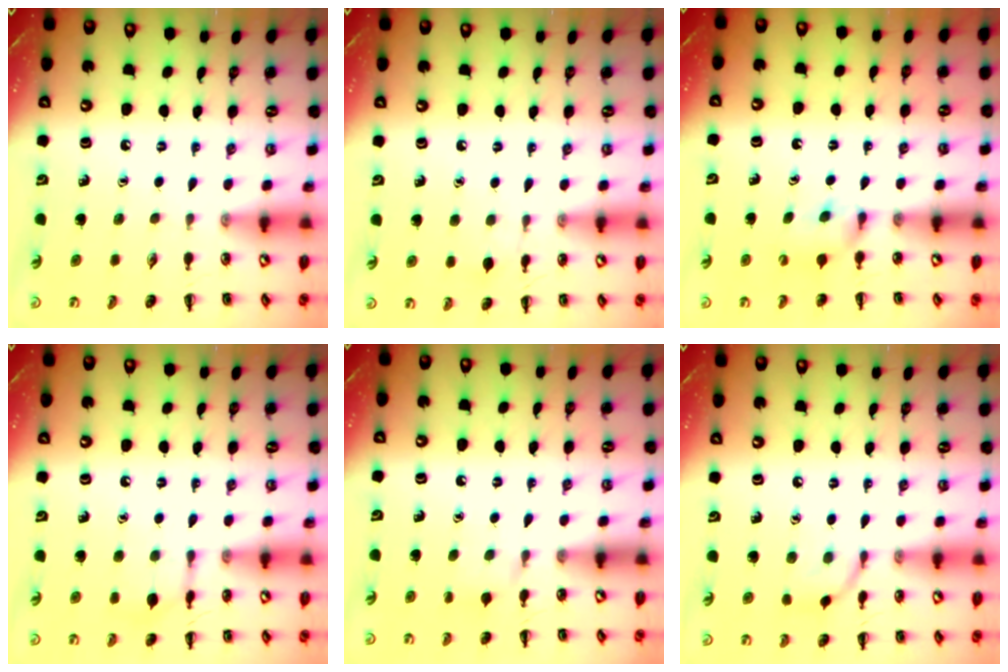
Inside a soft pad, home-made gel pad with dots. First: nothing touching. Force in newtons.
{"total": 4.2, "press": 3.9, "slide": 1.7}
{"total": 6.3, "press": 6.1, "slide": 1.5}
{"total": 6.8, "press": 6.7, "slide": 1.5}
{"total": 6.6, "press": 6.2, "slide": 2.3}
{"total": 6.7, "press": 6.7, "slide": 0.7}